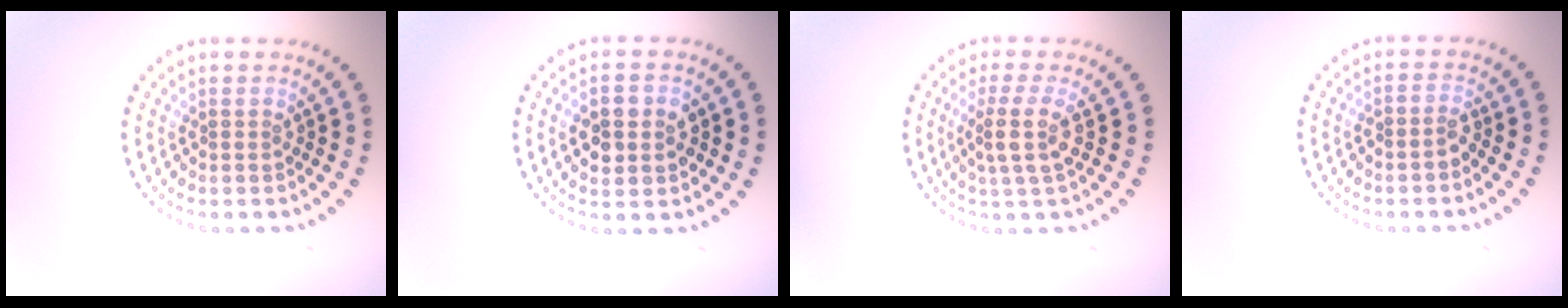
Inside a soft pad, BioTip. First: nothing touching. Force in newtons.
{"total": 3.5, "press": 3.5, "slide": 0.3}
{"total": 2.7, "press": 2.1, "slide": 1.7}
{"total": 1.4, "press": 1.1, "slide": 0.9}